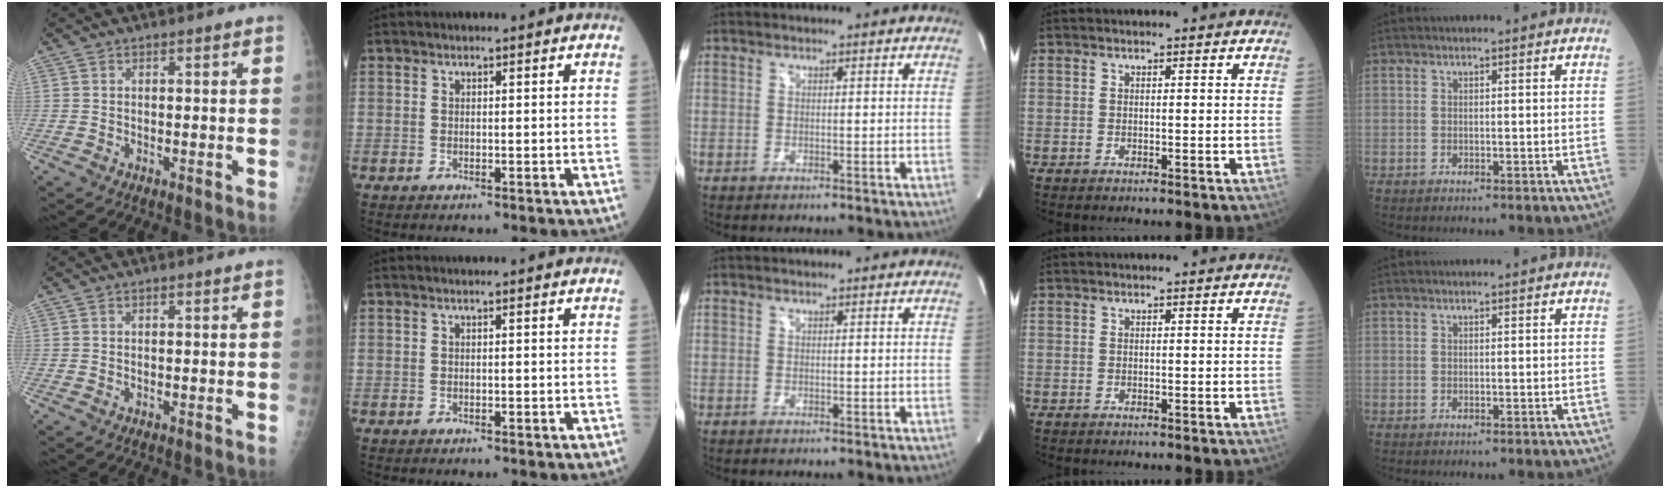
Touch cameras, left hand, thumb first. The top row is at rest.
{}